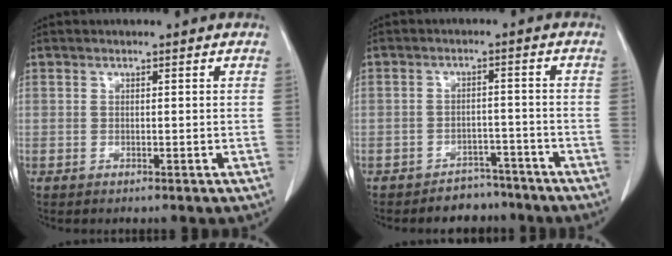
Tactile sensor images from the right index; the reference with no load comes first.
{"total": 4.7, "force": [-4.1, 2.3, 0.2], "torque": [0.002, 0.008, -0.060]}